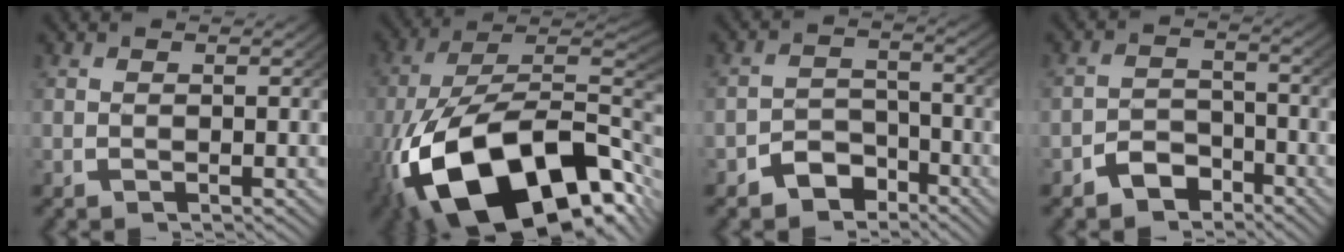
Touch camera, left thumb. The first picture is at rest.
{"total": 24.0, "force": [-6.0, 14.5, 18.1], "torque": [-0.341, -0.093, -0.046]}
{"total": 4.6, "force": [-3.3, 3.1, 1.1], "torque": [-0.006, -0.015, -0.056]}
{"total": 3.9, "force": [-2.9, 2.5, 0.9], "torque": [-0.003, -0.012, -0.051]}